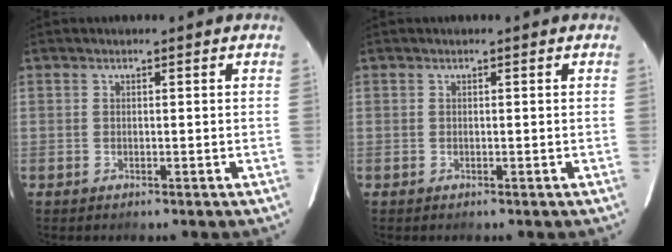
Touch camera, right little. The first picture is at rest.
{"total": 0.0}